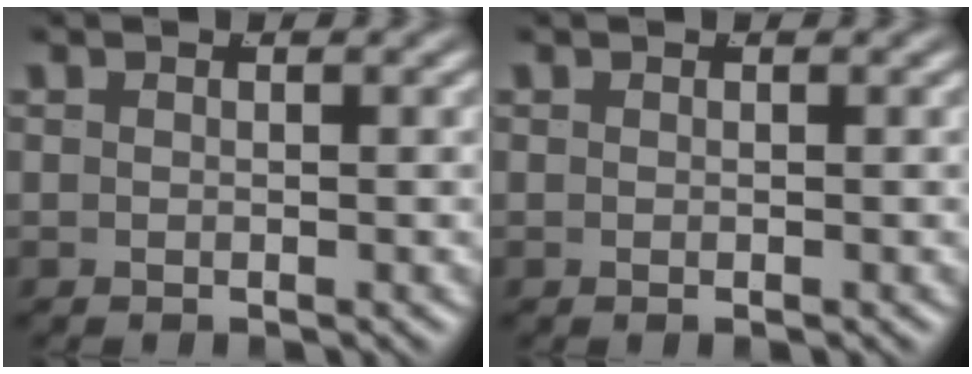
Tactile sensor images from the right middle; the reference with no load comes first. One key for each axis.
{"total": 0.0}